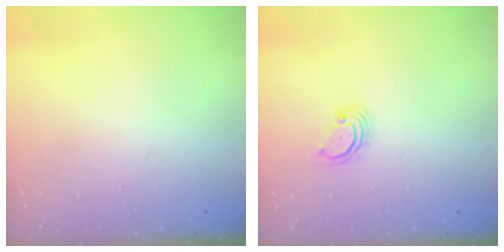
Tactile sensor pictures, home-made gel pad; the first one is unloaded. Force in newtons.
{"total": 3.0, "press": 3.0, "slide": 0.3}